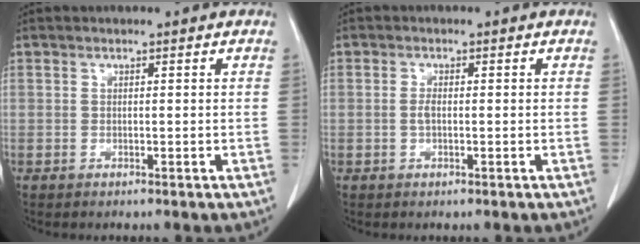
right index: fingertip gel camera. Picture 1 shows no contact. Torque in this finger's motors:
{"motor_torque": [0.07, 0.04, -0.03, 0.01]}